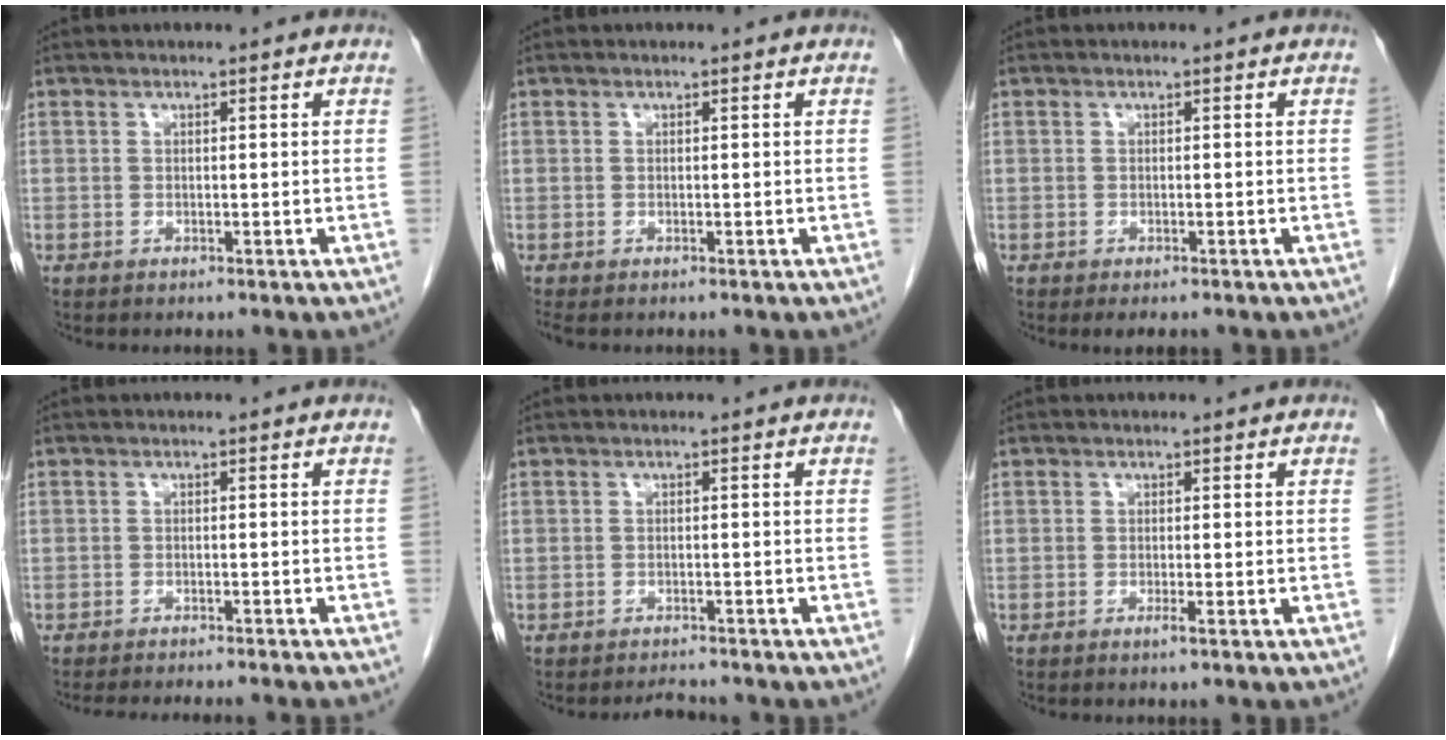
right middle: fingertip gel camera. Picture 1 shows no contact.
{"total": 0.6, "force": [-0.6, 0.1, 0.2], "torque": [-0.002, -0.001, -0.010]}
{"total": 1.9, "force": [-1.5, 0.6, 1.0], "torque": [-0.014, -0.006, -0.015]}
{"total": 9.4, "force": [-8.5, 0.3, 3.9], "torque": [-0.036, -0.019, -0.110]}
{"total": 1.9, "force": [-1.8, 0.0, 0.1], "torque": [-0.008, -0.012, -0.025]}
{"total": 0.8, "force": [-0.4, -0.2, 0.7], "torque": [-0.010, 0.000, -0.006]}